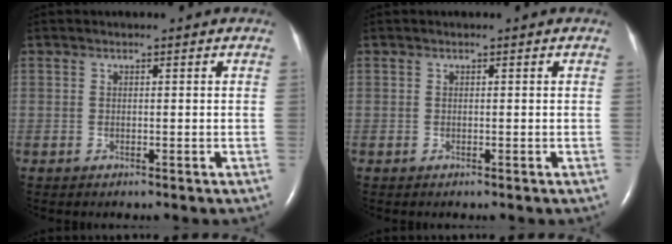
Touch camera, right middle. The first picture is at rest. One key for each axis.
{"total": 0.0}